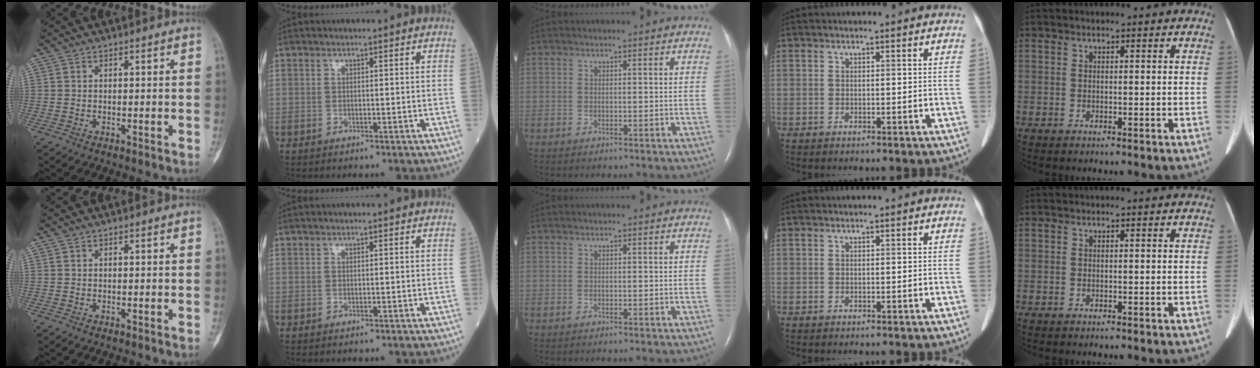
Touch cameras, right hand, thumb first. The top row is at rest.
{}